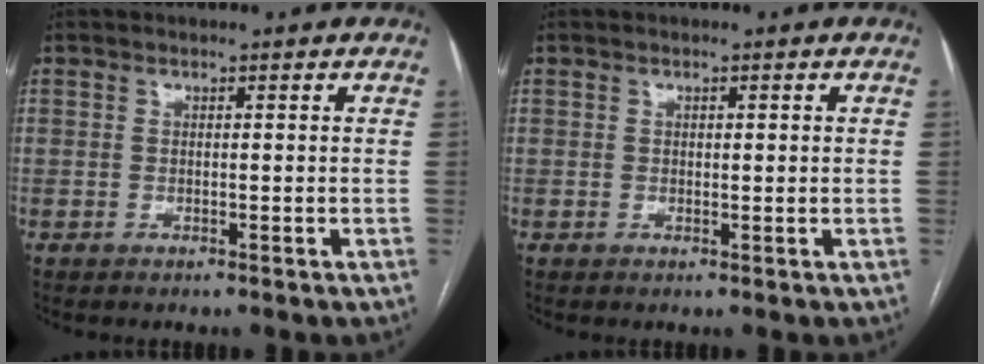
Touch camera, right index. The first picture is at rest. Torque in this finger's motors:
{"motor_torque": [0.03, 0.06, -0.05, 0.00]}